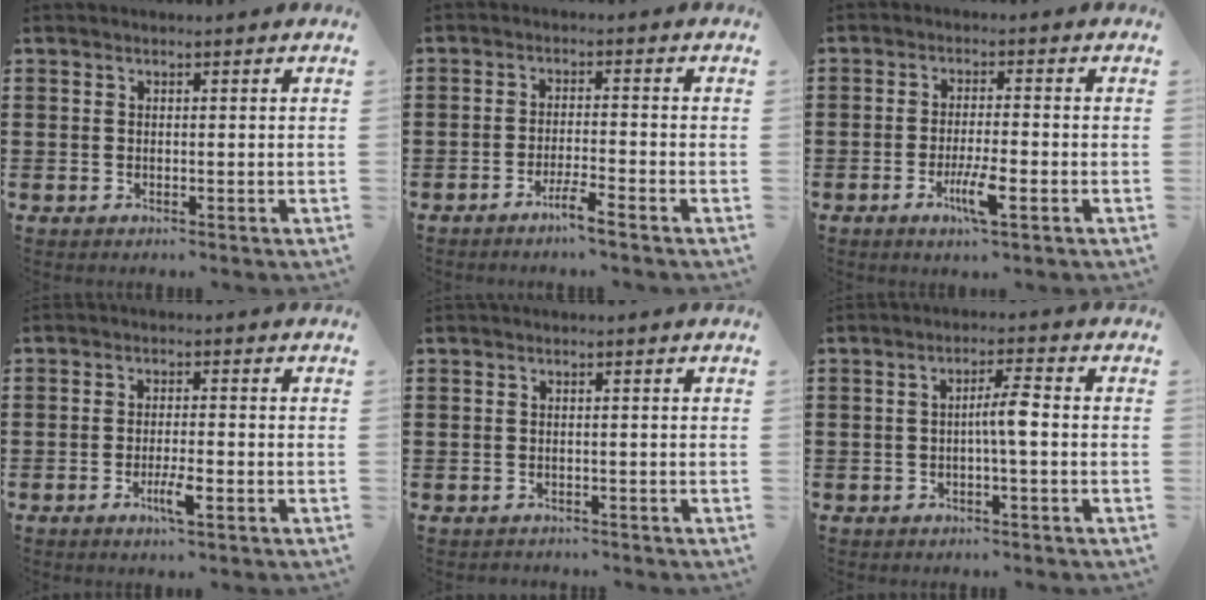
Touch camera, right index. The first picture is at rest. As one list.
[{"total": 3.6, "force": [-2.9, -0.3, 2.2], "torque": [-0.045, -0.003, -0.055]}, {"total": 5.4, "force": [-2.3, 0.8, 4.8], "torque": [-0.091, -0.010, -0.041]}, {"total": 4.0, "force": [-1.9, 0.6, 3.5], "torque": [-0.071, -0.007, -0.036]}, {"total": 0.8, "force": [-0.6, 0.4, -0.1], "torque": [0.000, 0.004, -0.016]}, {"total": 3.9, "force": [-0.6, 0.3, 3.9], "torque": [-0.071, 0.003, -0.014]}]